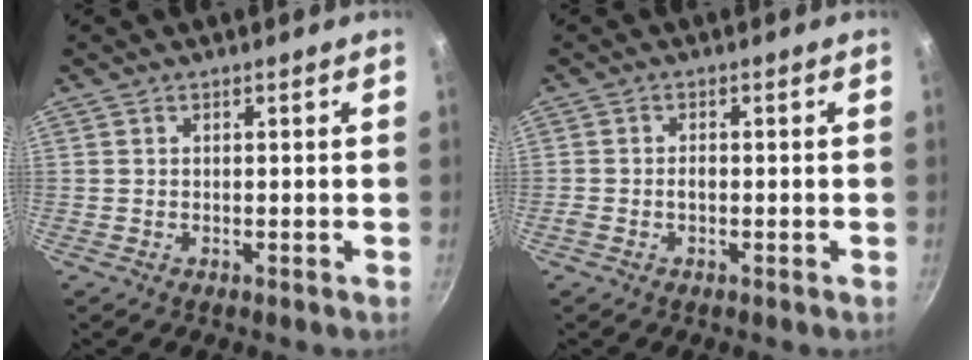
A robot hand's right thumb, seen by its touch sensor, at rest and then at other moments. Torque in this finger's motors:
{"motor_torque": [0.63, 0.37, 0.41, -0.35, 0.01]}